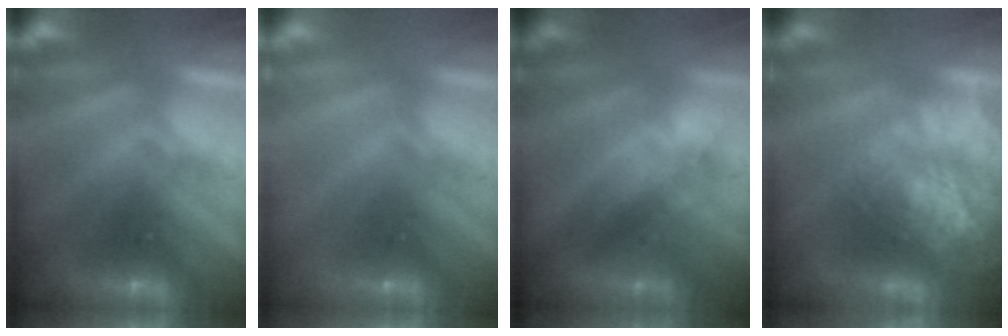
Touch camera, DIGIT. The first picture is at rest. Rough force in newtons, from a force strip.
{"total": 3.1}
{"total": 2.9}
{"total": 7.3}